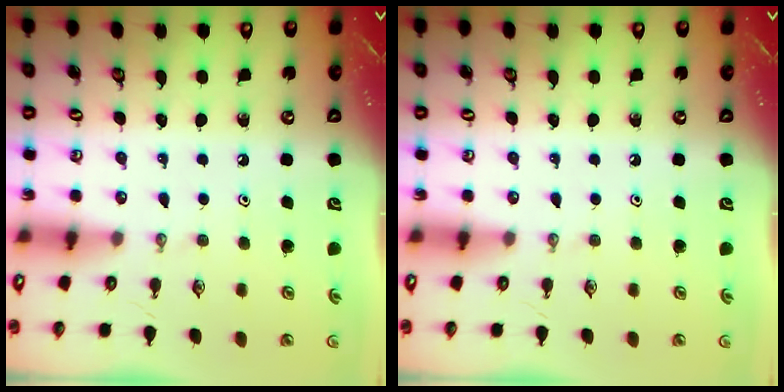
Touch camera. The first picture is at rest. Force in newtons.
{"total": 0.0}